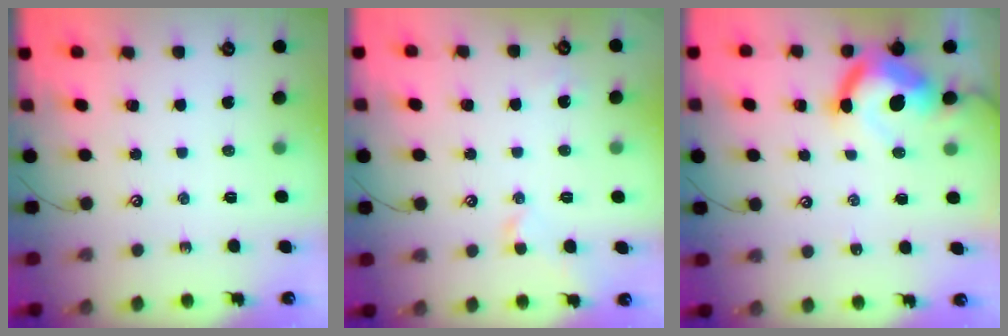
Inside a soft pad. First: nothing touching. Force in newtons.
{"total": 0.5, "press": 0.1, "slide": 0.5}
{"total": 10.9, "press": 10.8, "slide": 1.1}